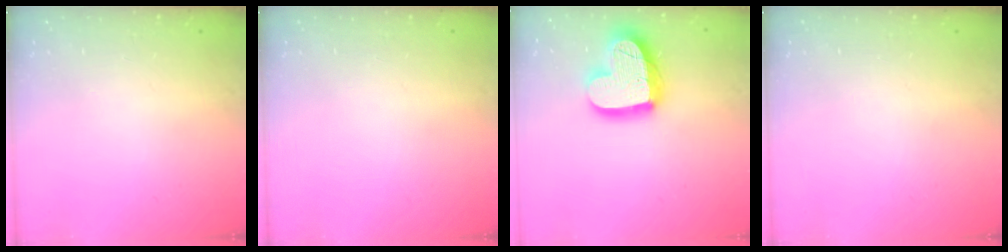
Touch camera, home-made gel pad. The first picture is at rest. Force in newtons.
{"total": 0.0}
{"total": 18.7, "press": 18.7, "slide": 1.4}
{"total": 0.0}